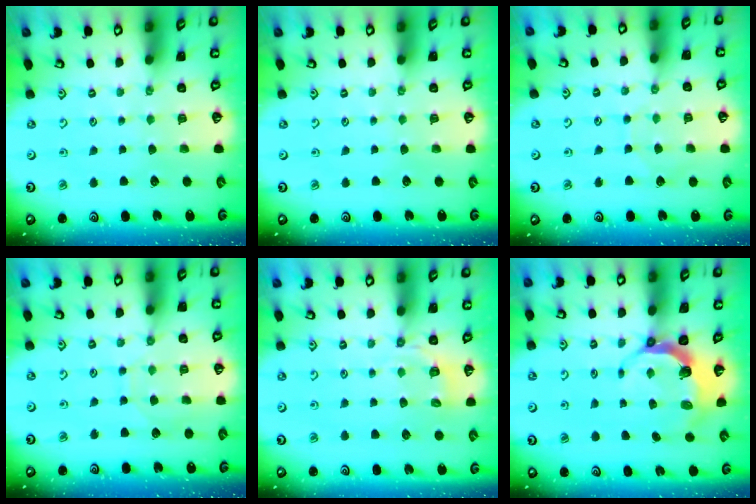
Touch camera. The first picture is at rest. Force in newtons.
{"total": 0.0}
{"total": 5.1, "press": 5.1, "slide": 0.2}
{"total": 5.6, "press": 5.5, "slide": 0.5}
{"total": 3.9, "press": 3.3, "slide": 2.2}
{"total": 5.8, "press": 4.4, "slide": 3.7}